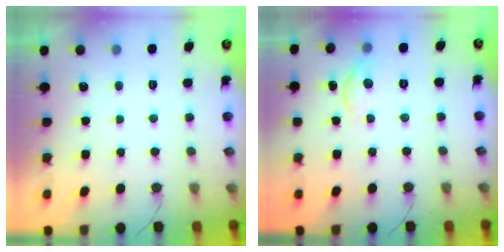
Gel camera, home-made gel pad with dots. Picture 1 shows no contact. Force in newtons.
{"total": 5.6, "press": 5.6, "slide": 0.6}